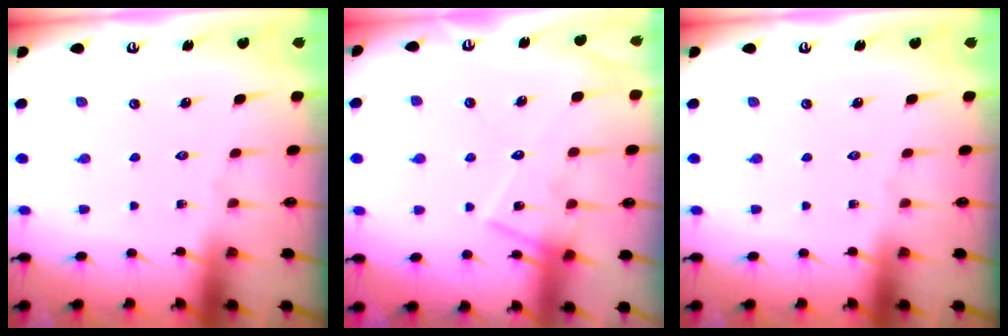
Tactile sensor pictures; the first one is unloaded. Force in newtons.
{"total": 14.7, "press": 14.7, "slide": 1.0}
{"total": 0.0}